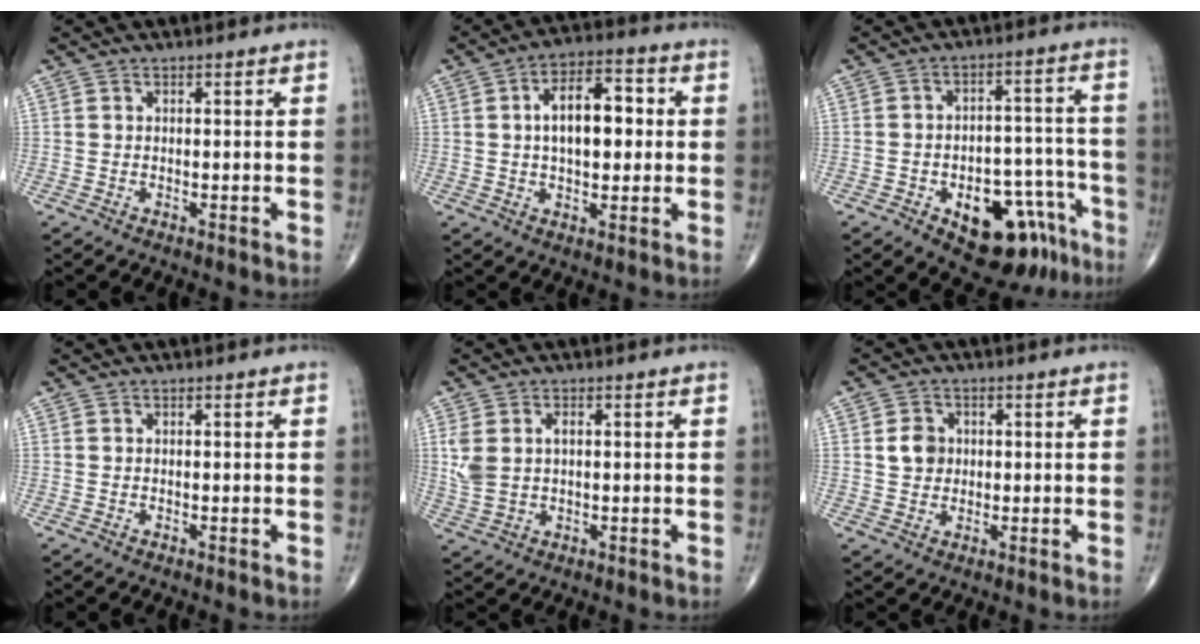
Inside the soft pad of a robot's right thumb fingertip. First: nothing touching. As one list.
[{"total": 11.7, "force": [1.2, 6.3, 9.8], "torque": [-0.134, 0.020, 0.015]}, {"total": 15.9, "force": [-8.4, 8.6, 10.4], "torque": [-0.101, 0.068, -0.108]}, {"total": 0.0}, {"total": 6.0, "force": [1.1, 3.8, 4.5], "torque": [-0.106, 0.009, 0.028]}, {"total": 4.2, "force": [0.6, 3.6, 2.0], "torque": [-0.017, 0.000, 0.008]}]